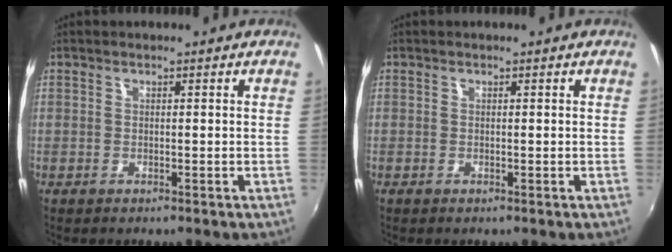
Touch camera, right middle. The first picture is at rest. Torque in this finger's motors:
{"motor_torque": [-0.29, 0.07, -0.04, 0.00]}